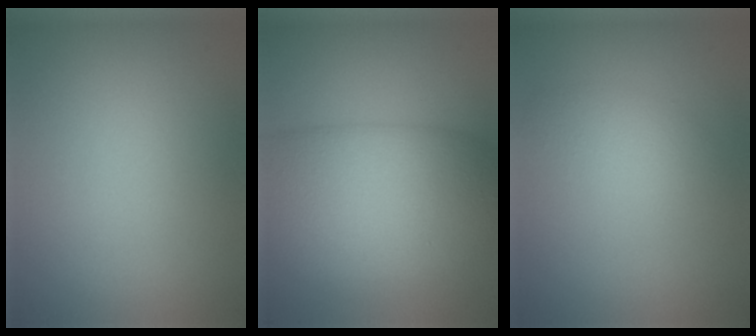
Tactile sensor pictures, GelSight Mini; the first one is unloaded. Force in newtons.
{"total": 11.4, "press": 11.4, "slide": 0.6}
{"total": 1.8, "press": 1.8, "slide": 0.1}